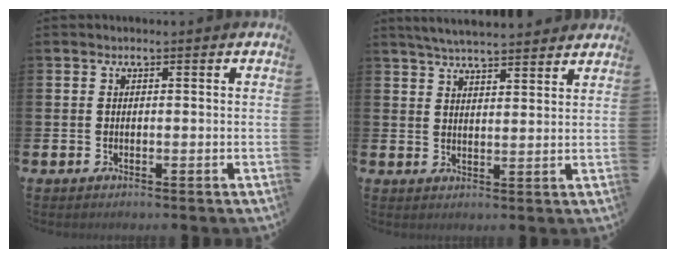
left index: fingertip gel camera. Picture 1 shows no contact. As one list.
[{"total": 5.1, "force": [5.0, 0.4, 1.0], "torque": [-0.031, -0.022, 0.091]}]